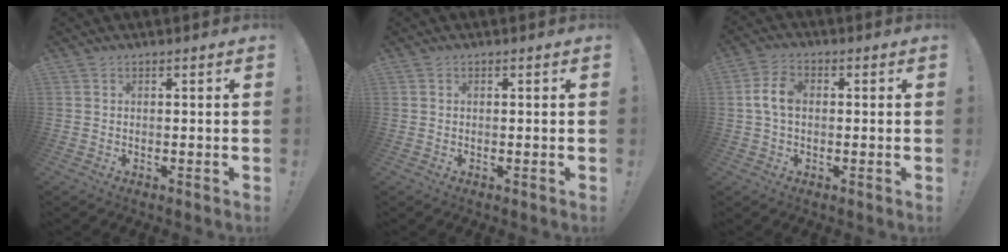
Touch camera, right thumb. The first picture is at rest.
{"total": 0.0}
{"total": 6.9, "force": [0.3, 4.3, 5.3], "torque": [-0.093, 0.012, 0.007]}